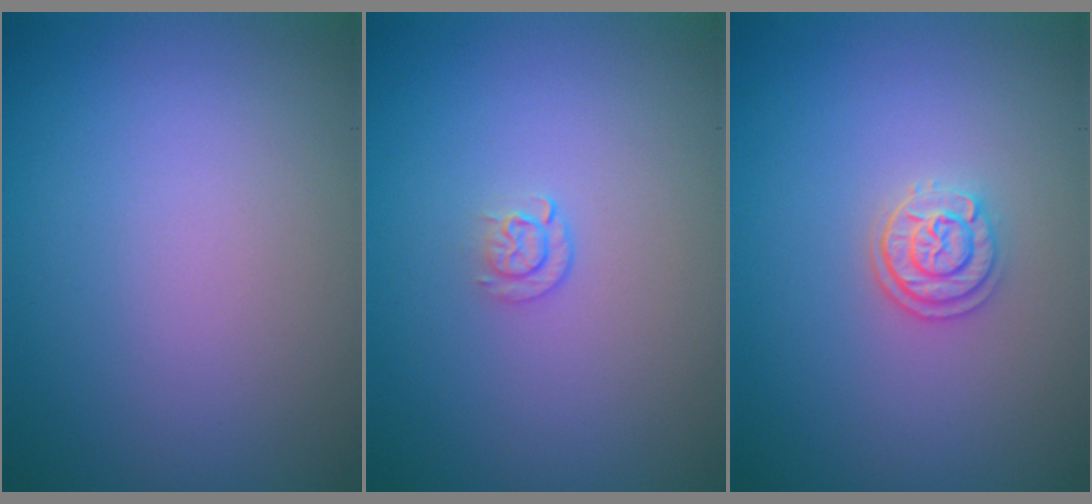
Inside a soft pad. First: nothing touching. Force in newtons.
{"total": 1.1, "press": 0.6, "slide": 0.9}
{"total": 2.2, "press": 2.1, "slide": 0.9}